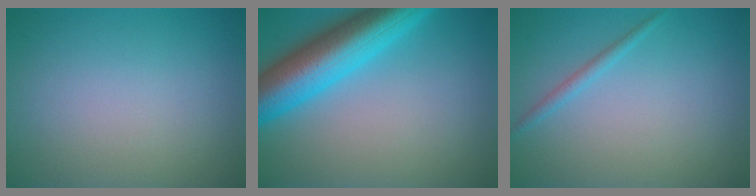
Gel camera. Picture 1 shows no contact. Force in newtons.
{"total": 9.4, "press": 9.4, "slide": 0.4}
{"total": 1.0, "press": 1.0, "slide": 0.1}